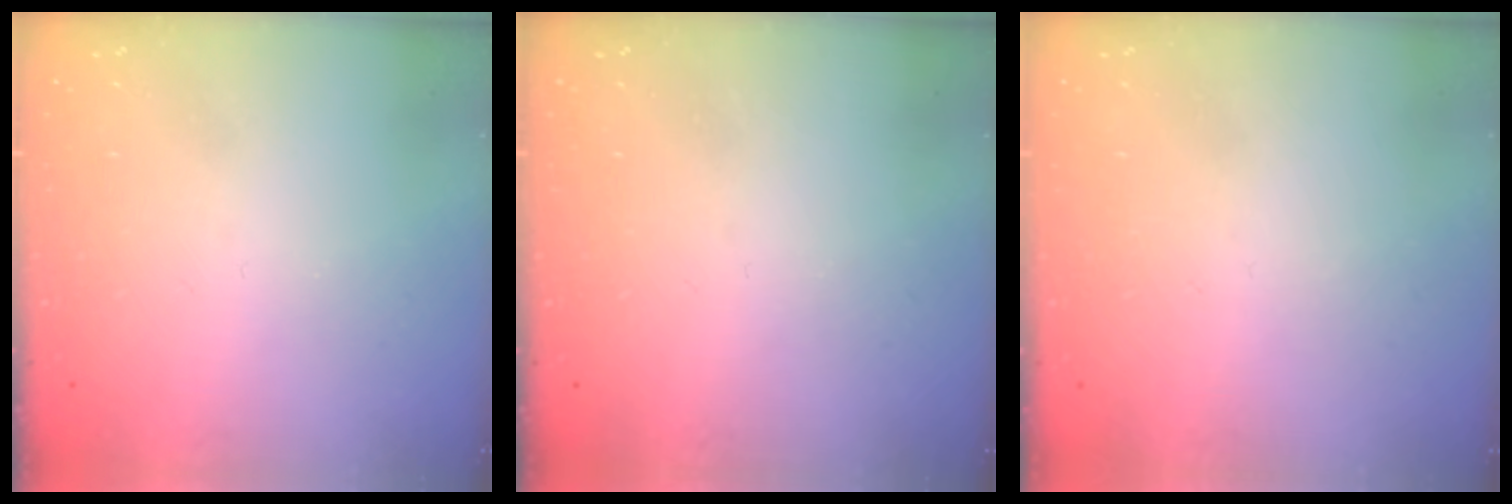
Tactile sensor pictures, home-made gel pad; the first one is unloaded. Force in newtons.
{"total": 0.0}
{"total": 1.9, "press": 1.9, "slide": 0.1}